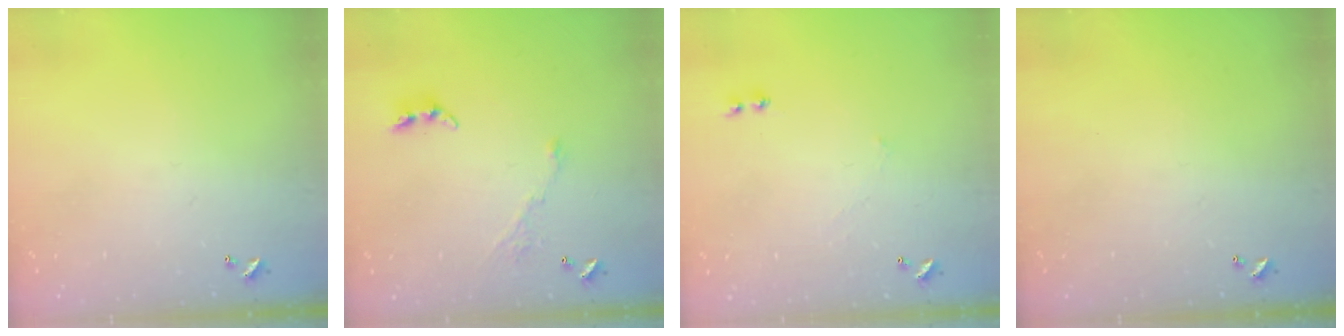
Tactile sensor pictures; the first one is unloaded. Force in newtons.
{"total": 5.4, "press": 5.3, "slide": 0.7}
{"total": 2.9, "press": 2.9, "slide": 0.4}
{"total": 0.0}